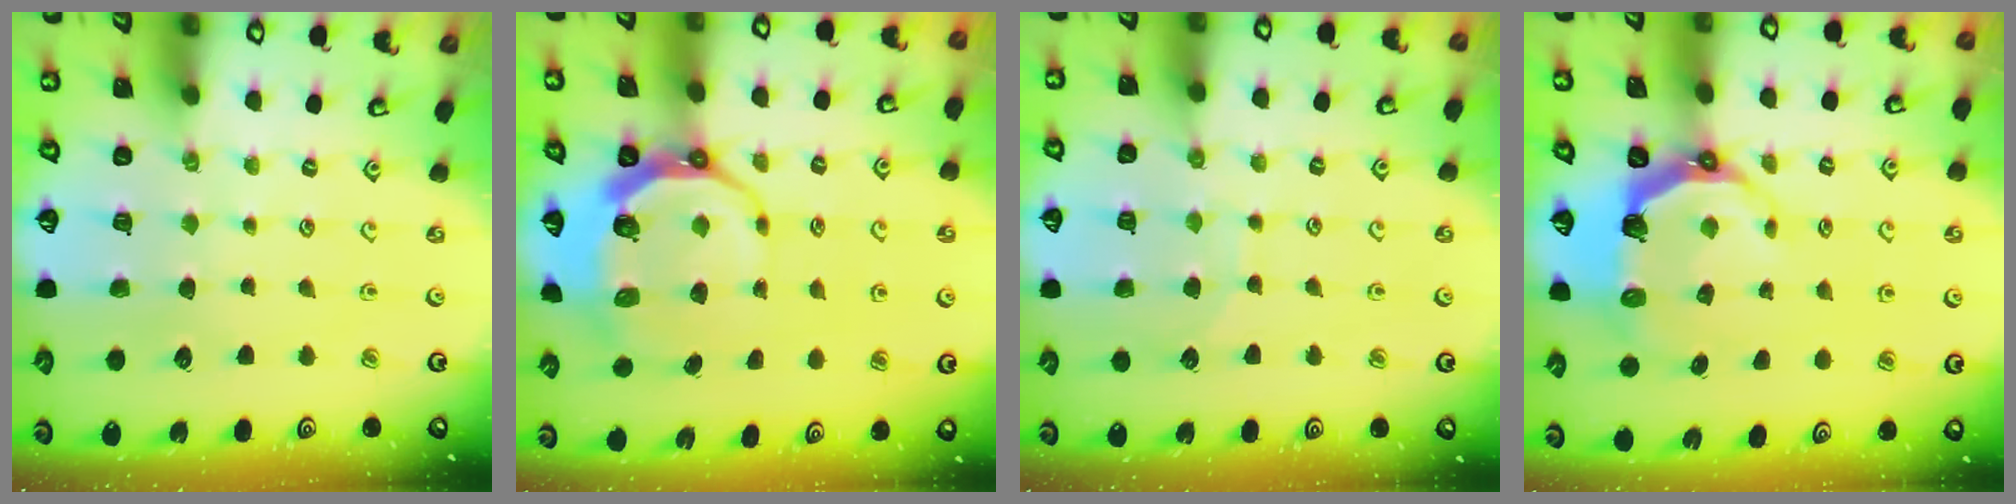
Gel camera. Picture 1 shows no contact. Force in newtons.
{"total": 9.1, "press": 8.1, "slide": 4.1}
{"total": 7.6, "press": 7.6, "slide": 0.6}
{"total": 6.5, "press": 4.9, "slide": 4.4}